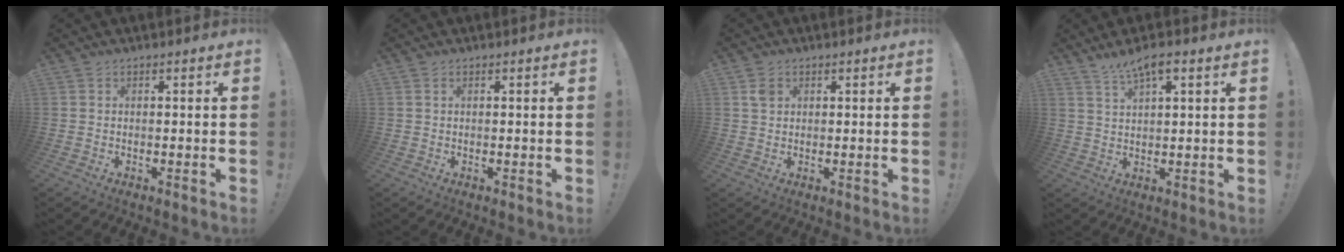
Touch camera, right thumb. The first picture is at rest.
{"total": 0.6, "force": [0.2, 0.1, 0.5], "torque": [-0.008, 0.000, 0.003]}
{"total": 2.3, "force": [1.2, 1.7, 1.0], "torque": [-0.010, -0.003, 0.021]}
{"total": 6.2, "force": [4.1, 1.4, 4.5], "torque": [-0.081, -0.015, 0.071]}